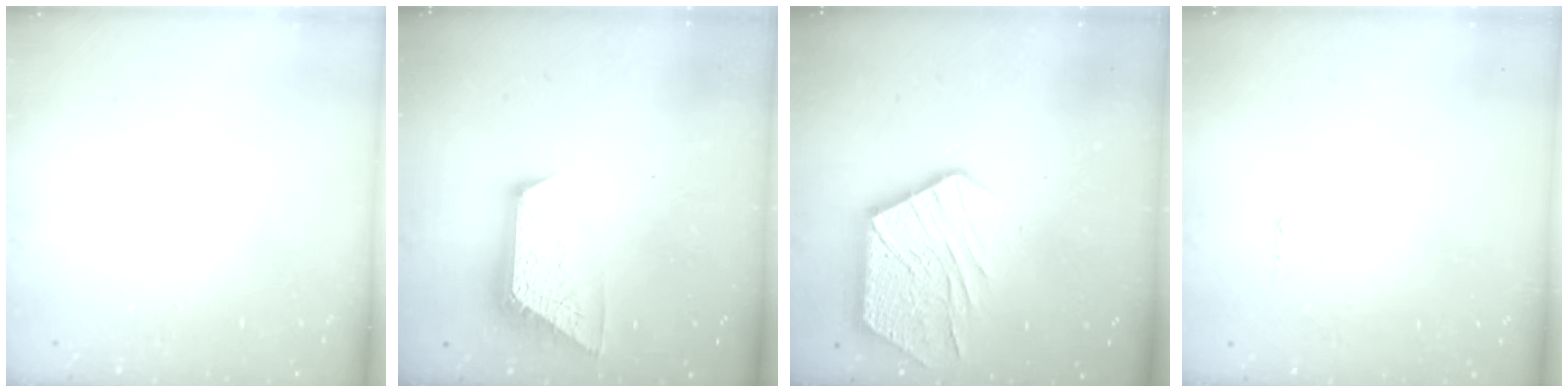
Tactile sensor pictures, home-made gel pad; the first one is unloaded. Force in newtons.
{"total": 9.6, "press": 9.6, "slide": 0.5}
{"total": 14.9, "press": 14.9, "slide": 1.1}
{"total": 3.3, "press": 3.3, "slide": 0.3}